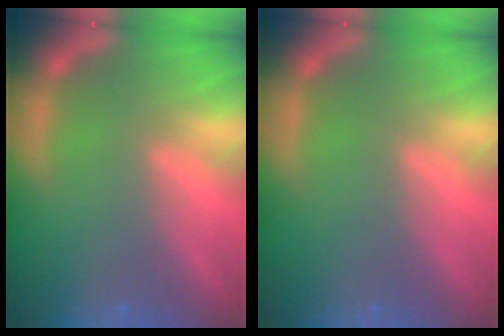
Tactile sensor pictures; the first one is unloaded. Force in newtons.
{"total": 0.0}